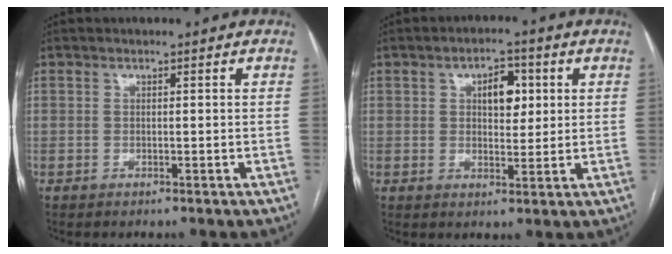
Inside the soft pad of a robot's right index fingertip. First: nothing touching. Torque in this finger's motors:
{"motor_torque": [0.09, -0.04, 0.11, 0.04]}